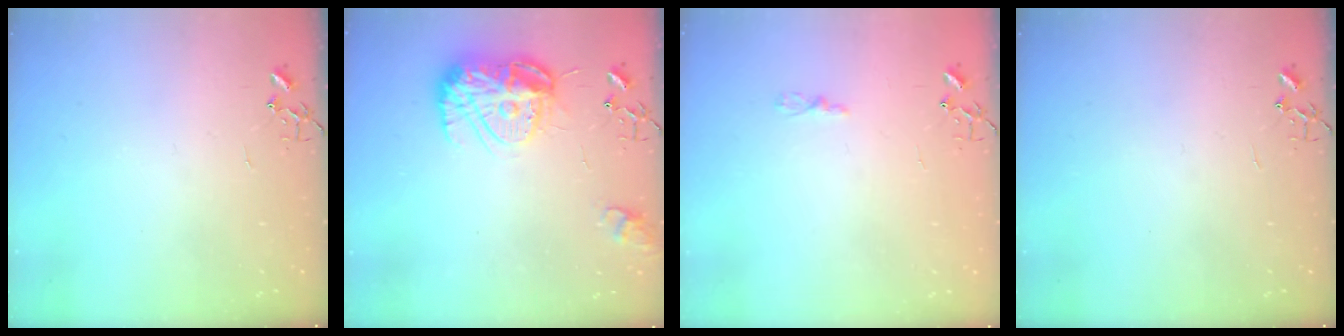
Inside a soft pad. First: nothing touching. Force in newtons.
{"total": 14.2, "press": 14.1, "slide": 1.1}
{"total": 2.9, "press": 2.9, "slide": 0.4}
{"total": 0.0}